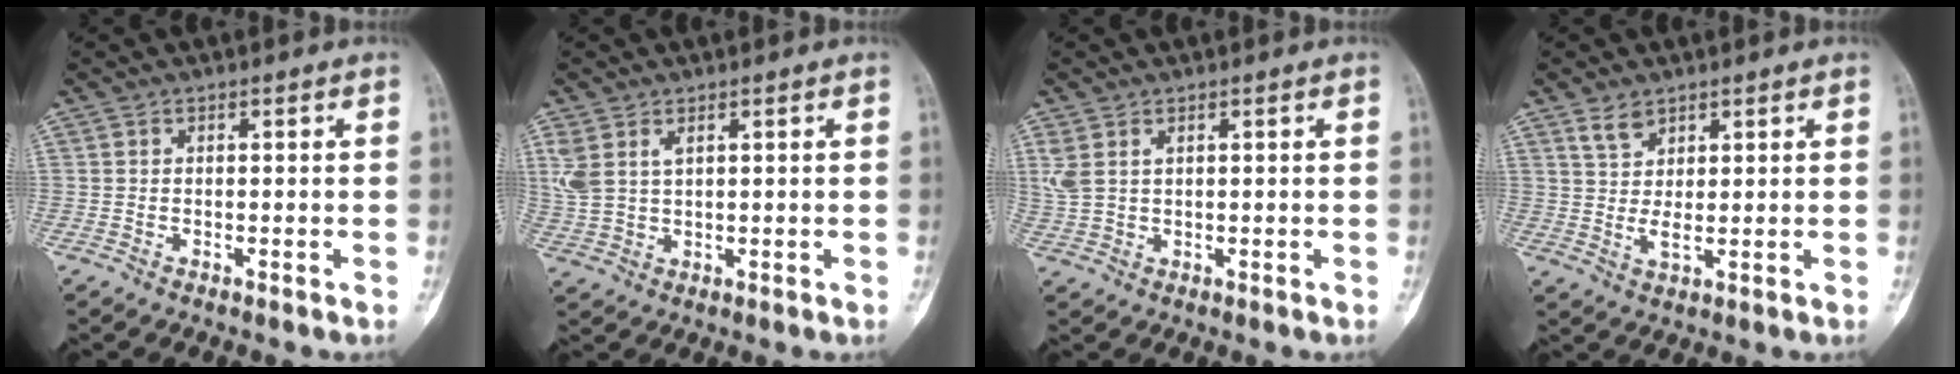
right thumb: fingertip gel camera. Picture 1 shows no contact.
{"total": 5.4, "force": [2.4, 3.0, 3.8], "torque": [-0.096, 0.000, 0.061]}
{"total": 3.8, "force": [1.6, 2.2, 2.6], "torque": [-0.072, 0.004, 0.044]}
{"total": 4.4, "force": [2.8, 2.4, 2.5], "torque": [-0.039, -0.021, 0.058]}